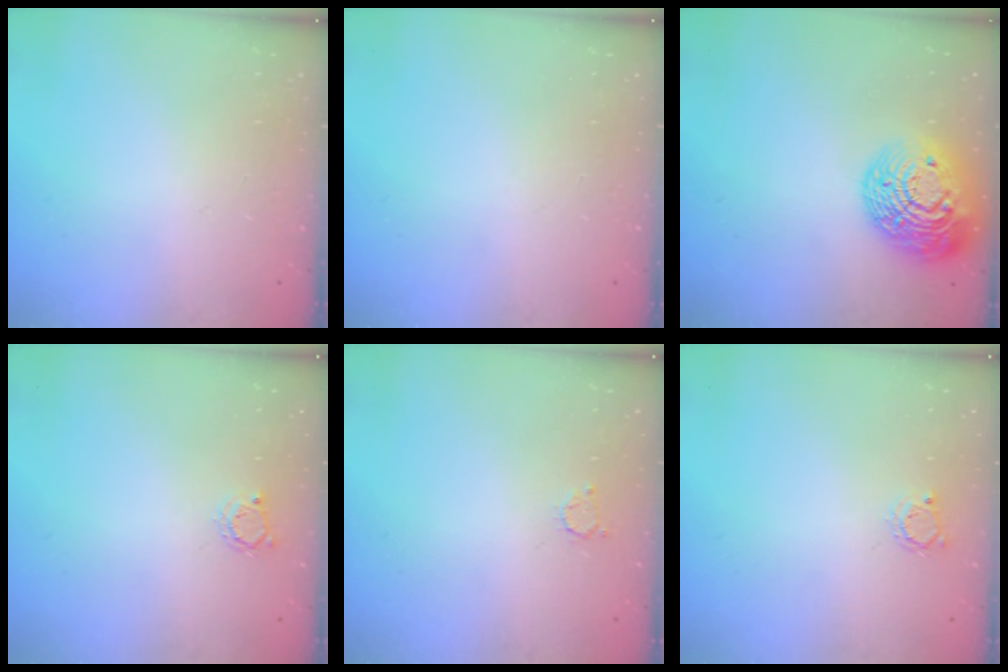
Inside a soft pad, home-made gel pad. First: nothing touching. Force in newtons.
{"total": 0.0}
{"total": 19.7, "press": 19.7, "slide": 1.1}
{"total": 2.6, "press": 2.6, "slide": 0.4}
{"total": 2.5, "press": 2.5, "slide": 0.4}
{"total": 2.6, "press": 2.6, "slide": 0.4}